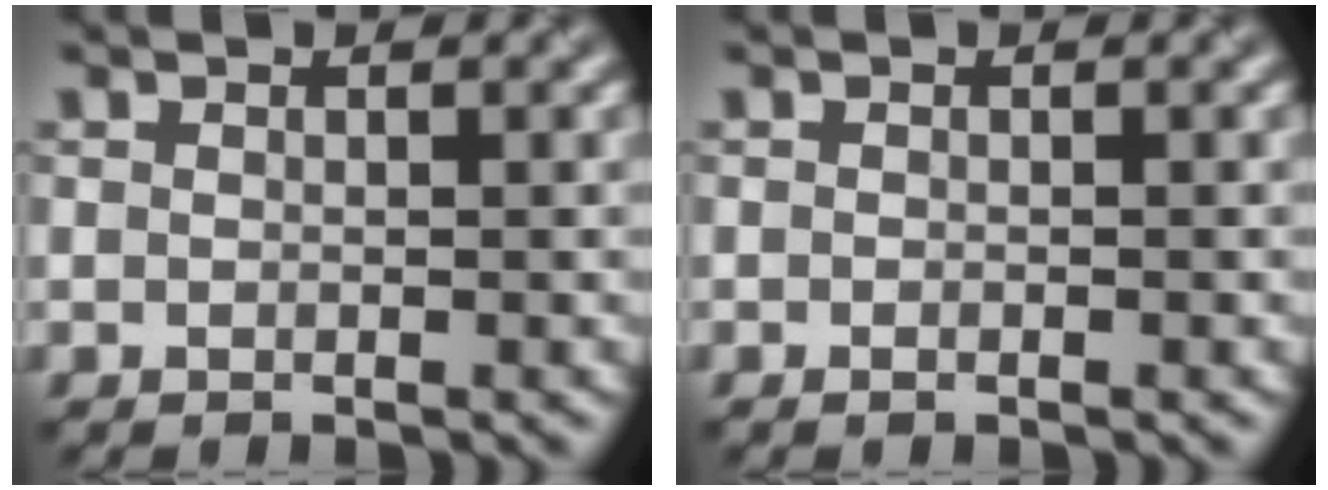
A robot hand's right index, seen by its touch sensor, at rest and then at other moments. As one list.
[{"total": 0.0}]